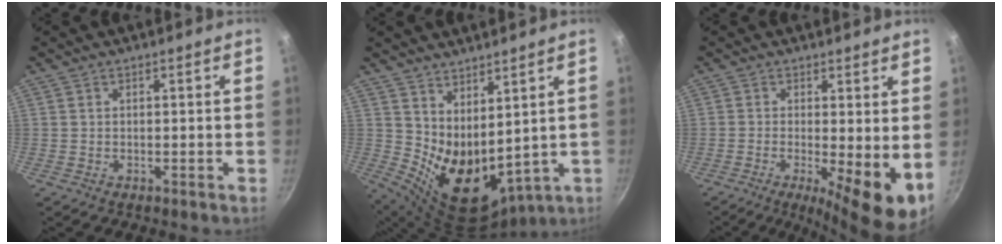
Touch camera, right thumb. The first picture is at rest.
{"total": 12.3, "force": [4.4, 6.7, 9.3], "torque": [-0.124, -0.053, 0.100]}
{"total": 9.7, "force": [-1.2, 2.4, 9.3], "torque": [-0.133, -0.010, -0.017]}